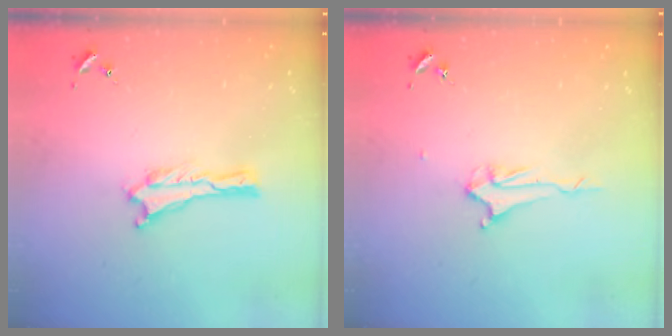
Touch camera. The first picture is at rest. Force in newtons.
{"total": 2.2, "press": 2.2, "slide": 0.3}